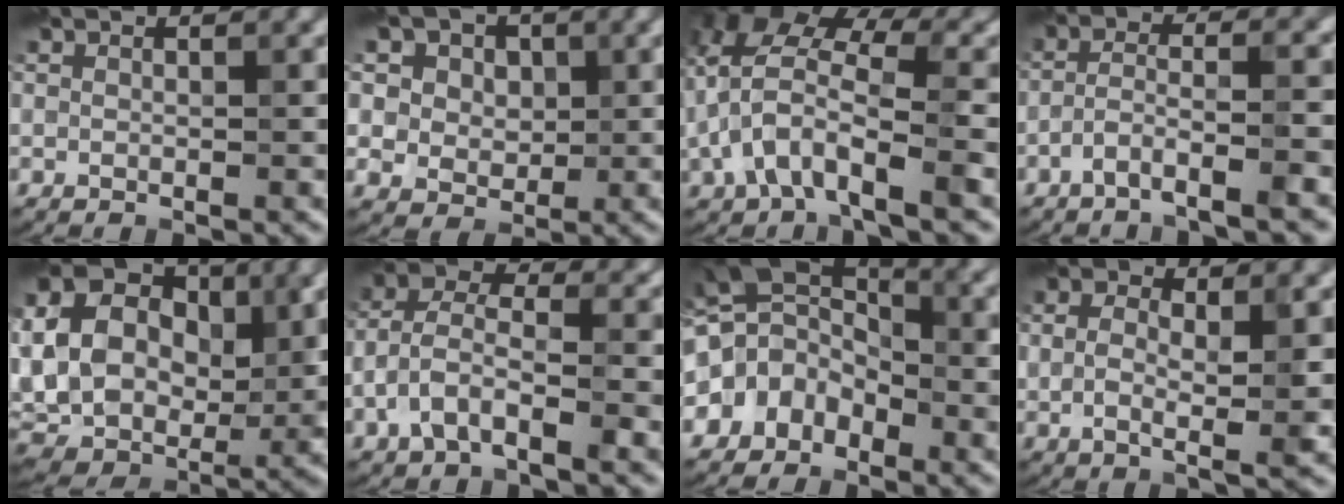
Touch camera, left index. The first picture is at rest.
{"total": 9.1, "force": [4.0, 7.0, 4.2], "torque": [-0.077, 0.018, 0.041]}
{"total": 8.5, "force": [-0.6, 4.3, 7.3], "torque": [-0.142, 0.015, -0.023]}
{"total": 4.5, "force": [-2.9, 0.3, 3.4], "torque": [-0.064, 0.009, -0.062]}
{"total": 11.9, "force": [2.0, 8.4, 8.1], "torque": [-0.172, 0.012, 0.035]}
{"total": 5.6, "force": [-2.1, 2.8, 4.4], "torque": [-0.090, 0.011, -0.046]}
{"total": 5.7, "force": [-1.1, 4.4, 3.5], "torque": [-0.054, 0.014, -0.043]}
{"total": 5.6, "force": [0.4, 2.3, 5.1], "torque": [-0.090, -0.001, 0.003]}